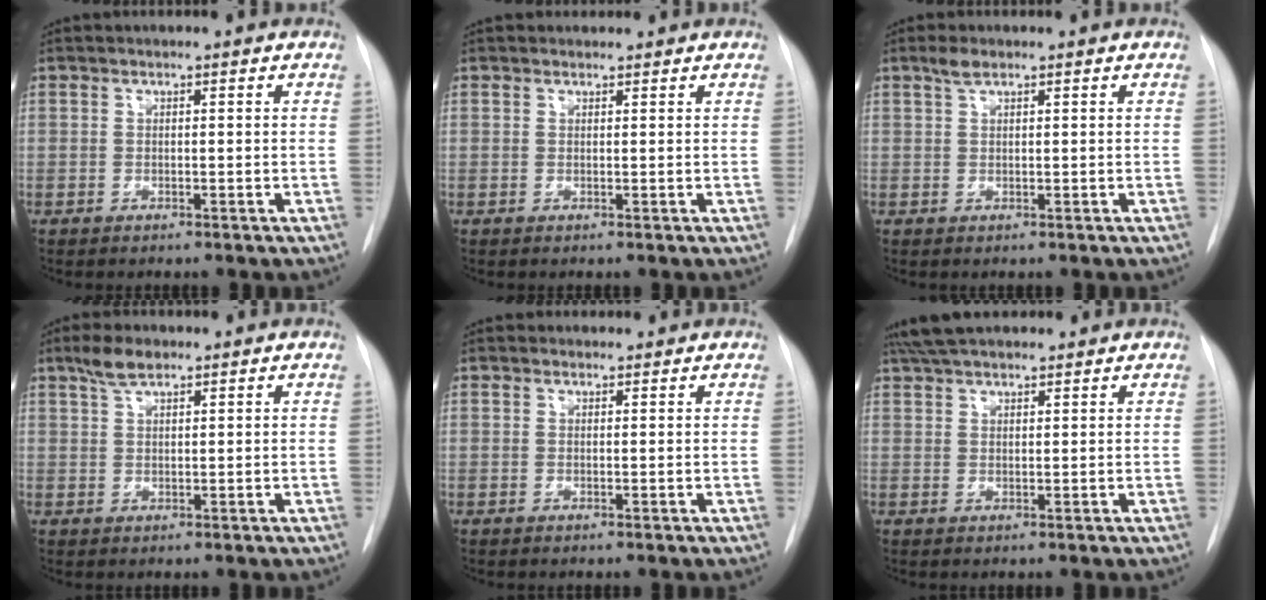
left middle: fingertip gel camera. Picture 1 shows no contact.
{"total": 1.4, "force": [1.3, 0.5, 0.1], "torque": [-0.002, 0.016, 0.021]}
{"total": 1.7, "force": [1.3, 0.5, 1.1], "torque": [-0.022, 0.007, 0.025]}
{"total": 3.4, "force": [2.5, 1.1, 2.0], "torque": [-0.044, 0.008, 0.049]}
{"total": 1.0, "force": [0.9, 0.5, -0.1], "torque": [-0.002, 0.007, 0.011]}
{"total": 7.8, "force": [6.7, 2.1, 3.5], "torque": [-0.056, 0.037, 0.116]}